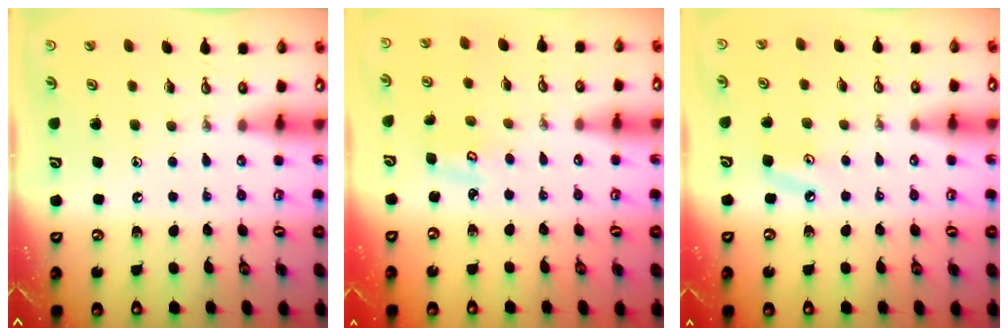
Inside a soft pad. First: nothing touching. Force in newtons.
{"total": 2.5, "press": 2.5, "slide": 0.2}
{"total": 5.5, "press": 5.5, "slide": 0.5}